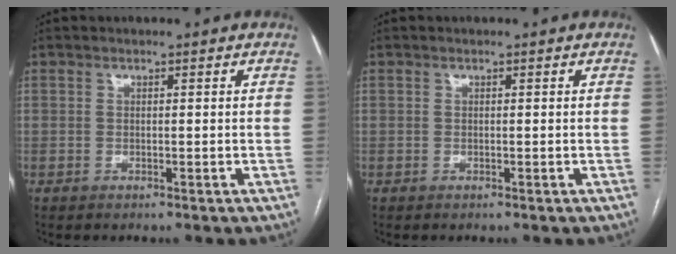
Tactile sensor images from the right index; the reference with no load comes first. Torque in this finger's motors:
{"motor_torque": [0.00, 0.00, 0.00, 0.00]}